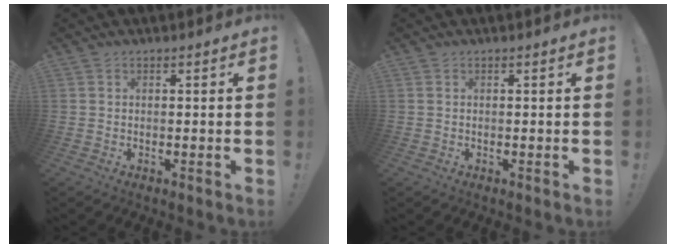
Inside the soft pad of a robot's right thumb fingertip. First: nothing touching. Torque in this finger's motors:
{"motor_torque": [-0.02, -0.13, -0.26, 0.22, 0.02]}